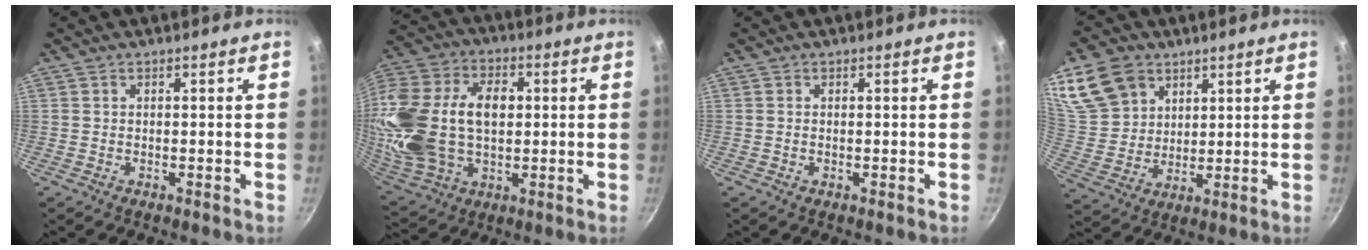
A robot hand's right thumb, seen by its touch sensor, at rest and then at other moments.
{"total": 27.0, "force": [2.5, 18.0, 20.0], "torque": [-0.421, 0.025, 0.047]}
{"total": 0.0}
{"total": 14.1, "force": [7.5, 10.4, 6.0], "torque": [-0.102, -0.018, 0.155]}